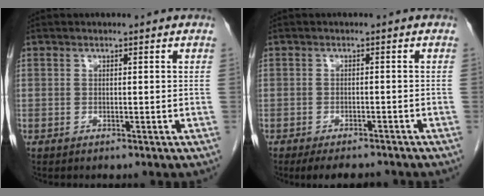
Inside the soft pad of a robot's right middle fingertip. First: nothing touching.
{"total": 6.2, "force": [-5.4, 1.9, 2.6], "torque": [-0.034, -0.006, -0.073]}